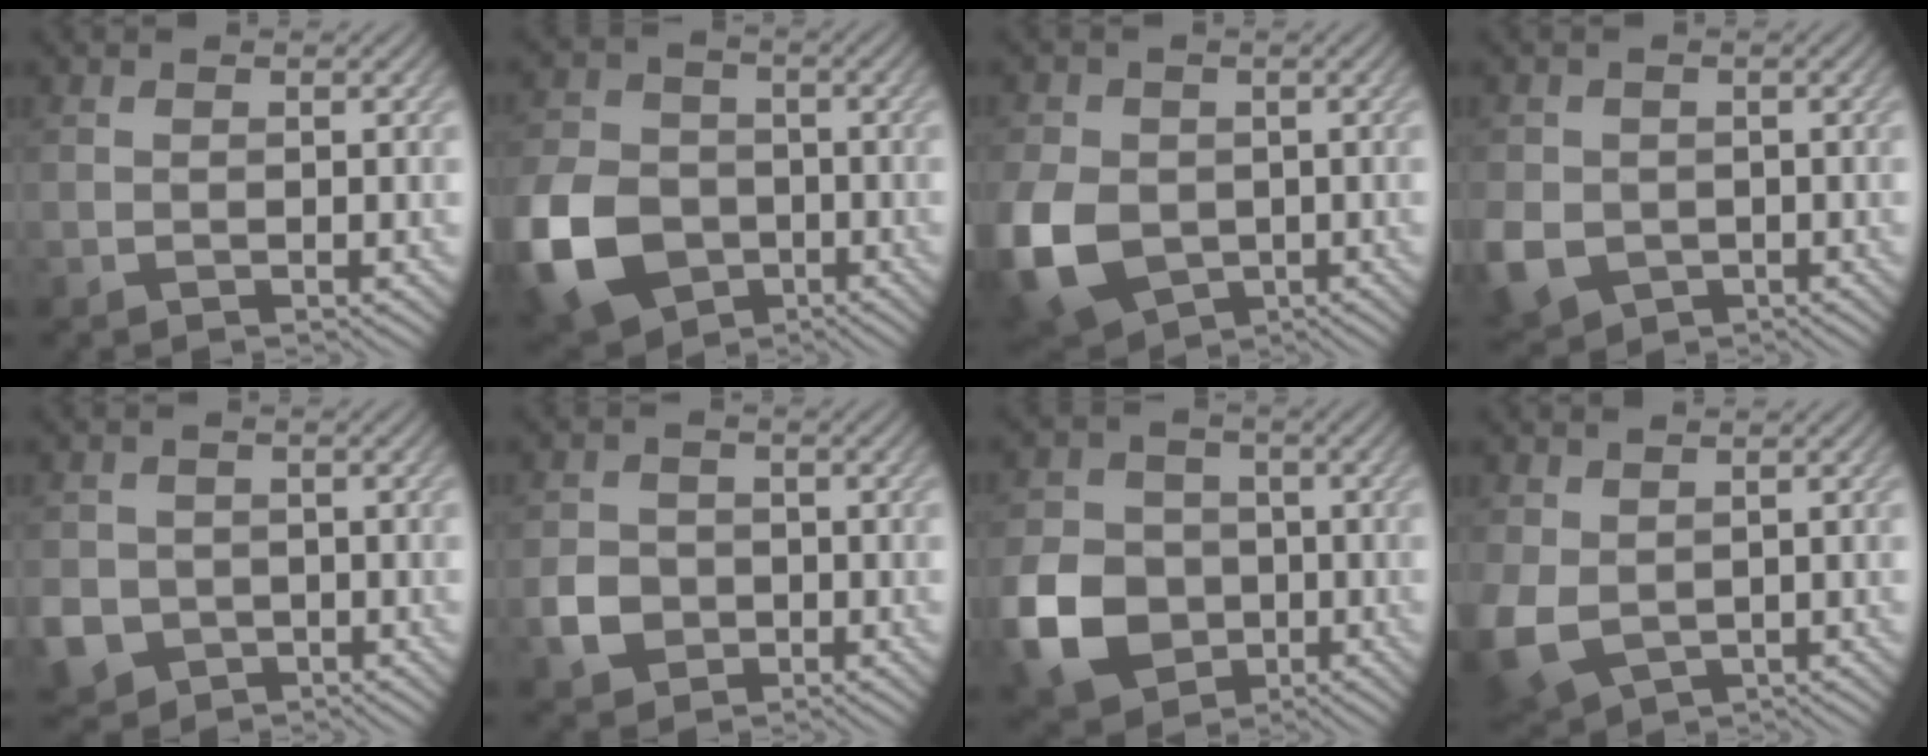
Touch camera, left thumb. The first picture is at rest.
{"total": 13.8, "force": [-5.1, 10.4, 7.6], "torque": [-0.215, -0.041, -0.106]}
{"total": 11.7, "force": [-2.6, 8.8, 7.3], "torque": [-0.205, -0.026, -0.053]}
{"total": 6.7, "force": [-1.9, 5.6, 3.2], "torque": [-0.100, -0.027, -0.034]}
{"total": 7.1, "force": [-2.5, 6.2, 2.4], "torque": [-0.079, -0.030, -0.059]}
{"total": 4.0, "force": [-1.3, 3.5, 1.6], "torque": [-0.032, -0.004, -0.029]}
{"total": 11.2, "force": [-3.6, 9.1, 5.4], "torque": [-0.147, -0.026, -0.081]}
{"total": 7.0, "force": [-0.3, 5.1, 4.7], "torque": [-0.153, -0.026, 0.004]}